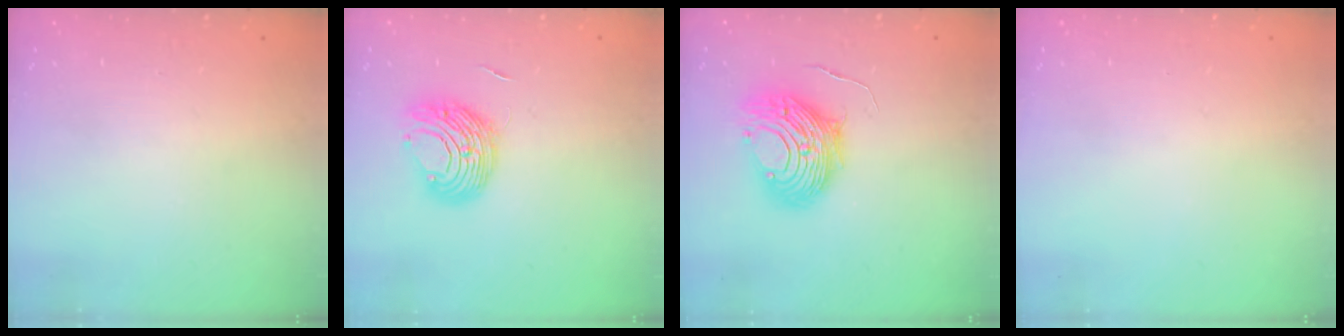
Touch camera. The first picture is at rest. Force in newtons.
{"total": 9.4, "press": 9.3, "slide": 1.0}
{"total": 12.5, "press": 12.4, "slide": 1.4}
{"total": 0.0}